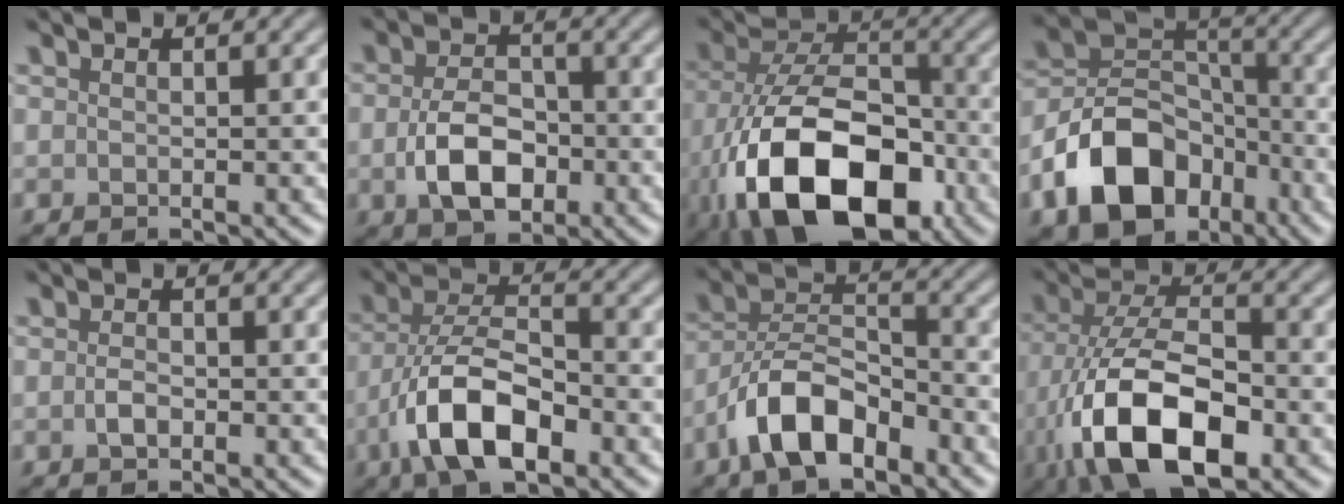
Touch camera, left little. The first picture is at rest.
{"total": 5.4, "force": [-1.6, 3.4, 3.9], "torque": [-0.080, -0.007, -0.033]}
{"total": 15.0, "force": [-7.1, 8.0, 10.5], "torque": [-0.193, -0.031, -0.126]}
{"total": 10.7, "force": [-5.7, 7.1, 5.7], "torque": [-0.105, -0.001, -0.114]}
{"total": 1.2, "force": [-0.6, 0.6, 0.9], "torque": [-0.017, 0.000, -0.015]}
{"total": 8.0, "force": [-4.0, 3.4, 6.0], "torque": [-0.115, 0.001, -0.086]}
{"total": 7.1, "force": [-4.5, 3.0, 4.6], "torque": [-0.077, 0.009, -0.097]}
{"total": 11.5, "force": [-5.1, 5.2, 8.9], "torque": [-0.181, -0.012, -0.097]}